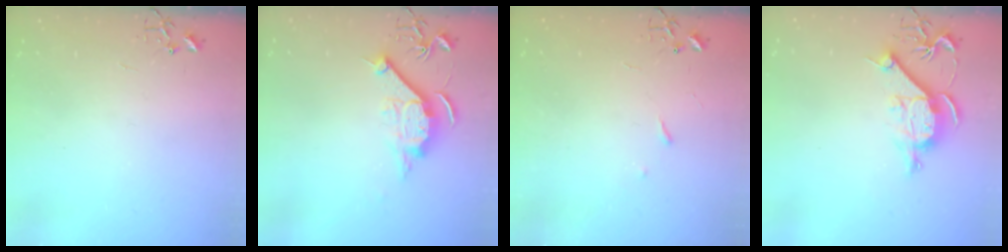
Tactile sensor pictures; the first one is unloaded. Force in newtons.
{"total": 10.7, "press": 10.7, "slide": 1.1}
{"total": 2.9, "press": 2.8, "slide": 0.5}
{"total": 10.4, "press": 10.4, "slide": 1.2}